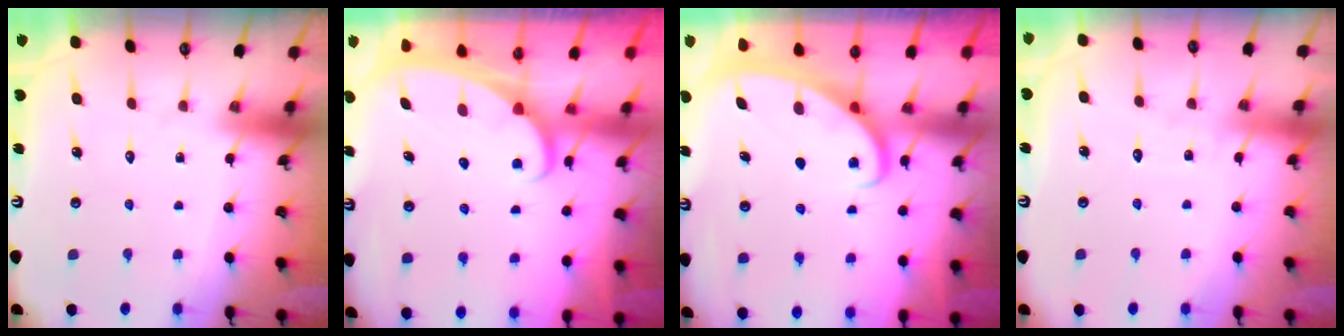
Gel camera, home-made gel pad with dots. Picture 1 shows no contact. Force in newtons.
{"total": 2.4, "press": 2.4, "slide": 0.3}
{"total": 2.6, "press": 2.6, "slide": 0.4}
{"total": 4.1, "press": 4.1, "slide": 0.3}